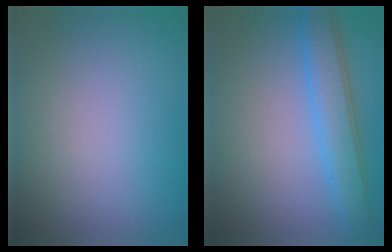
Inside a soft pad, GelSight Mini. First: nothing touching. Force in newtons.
{"total": 4.3, "press": 4.3, "slide": 0.1}